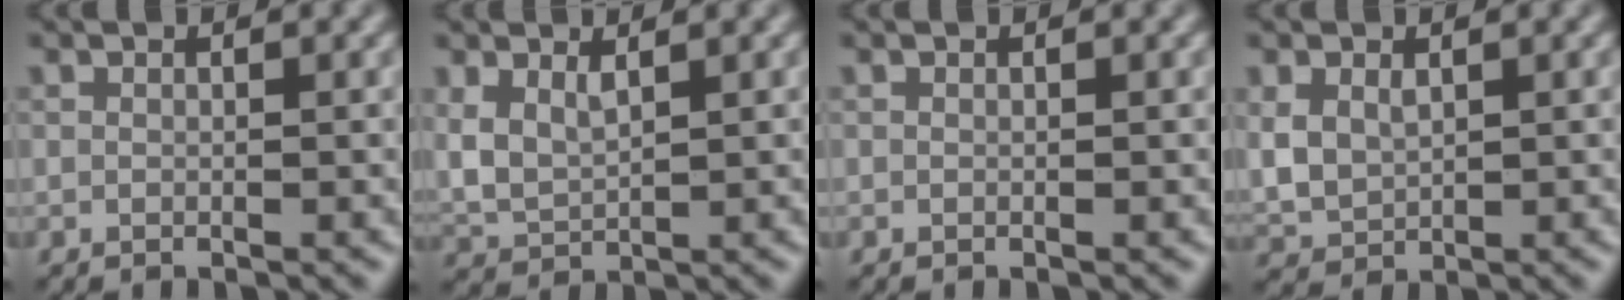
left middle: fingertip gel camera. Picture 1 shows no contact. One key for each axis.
{"total": 2.7, "fx": 1.4, "fy": 1.4, "fz": 1.8, "tx": -0.046, "ty": -0.006, "tz": 0.032}
{"total": 0.0}
{"total": 3.0, "fx": 0.8, "fy": 2.2, "fz": 1.9, "tx": -0.051, "ty": -0.004, "tz": 0.023}